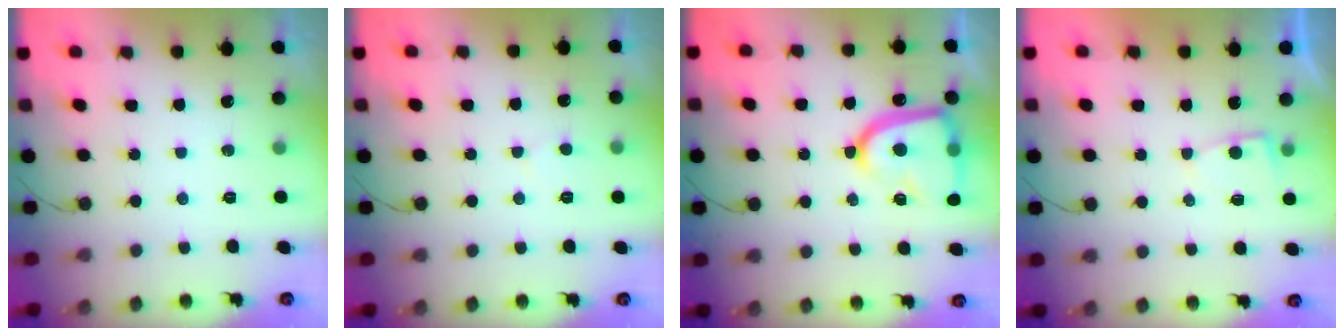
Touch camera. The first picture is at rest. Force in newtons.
{"total": 2.2, "press": 2.2, "slide": 0.2}
{"total": 18.1, "press": 18.0, "slide": 1.4}
{"total": 2.4, "press": 2.4, "slide": 0.4}